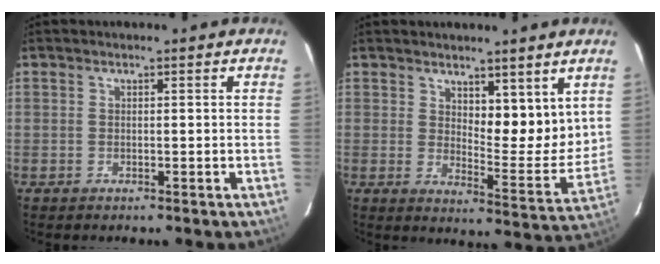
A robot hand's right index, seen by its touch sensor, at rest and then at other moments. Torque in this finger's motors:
{"motor_torque": [0.22, 0.21, 0.11, 0.05]}